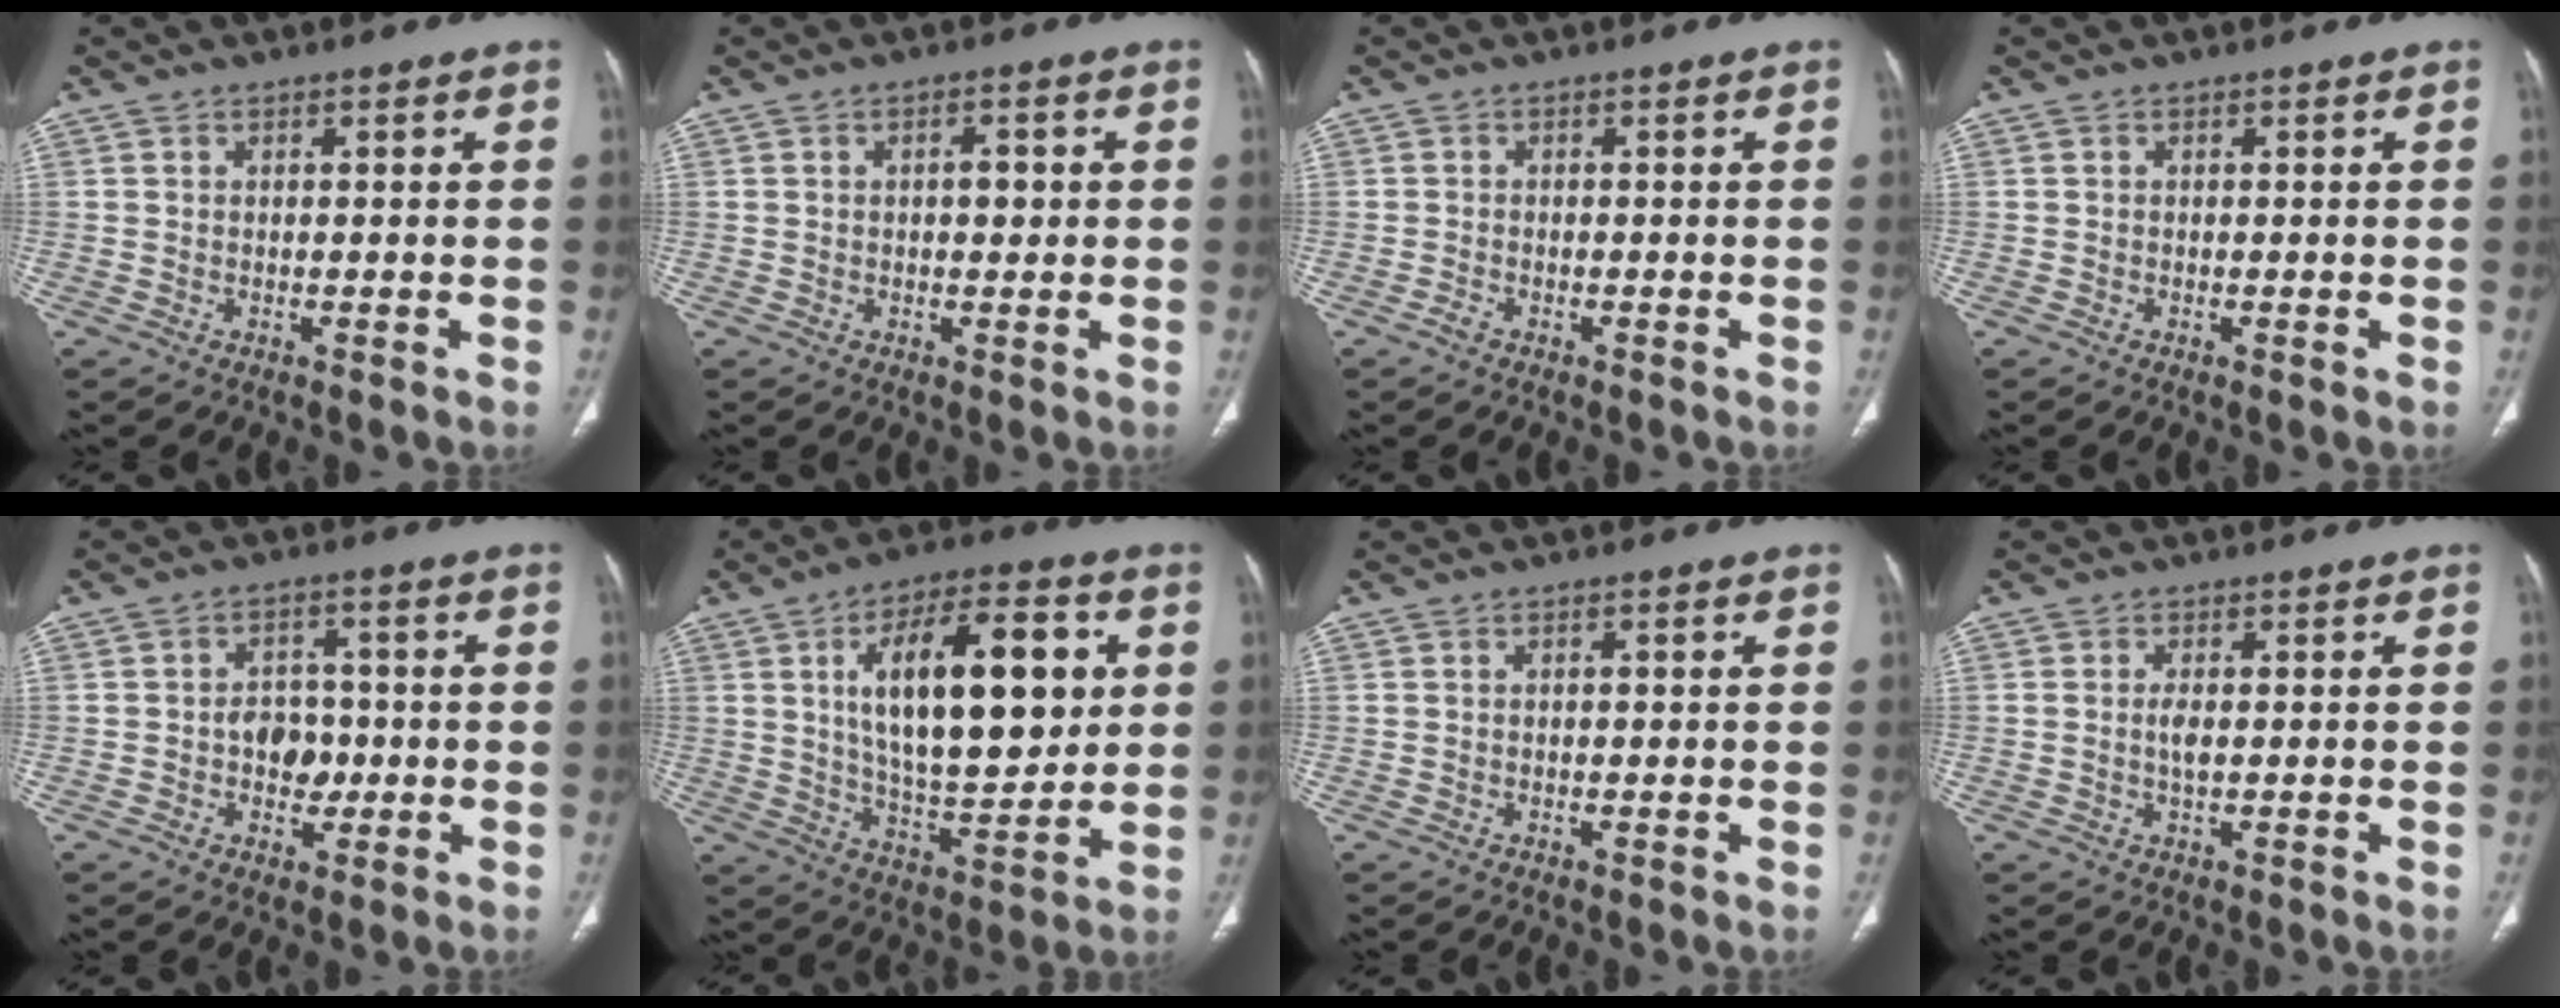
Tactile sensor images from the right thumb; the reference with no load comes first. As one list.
[{"total": 3.0, "force": [0.4, 1.5, 2.6], "torque": [-0.033, 0.003, 0.005]}, {"total": 0.9, "force": [-0.7, 0.4, 0.4], "torque": [-0.015, 0.002, -0.015]}, {"total": 0.0}, {"total": 5.9, "force": [-0.9, 4.6, 3.6], "torque": [-0.020, 0.011, -0.015]}, {"total": 22.5, "force": [5.3, 9.8, 19.5], "torque": [-0.279, -0.013, 0.086]}, {"total": 0.9, "force": [0.2, 0.4, 0.8], "torque": [-0.017, 0.004, 0.004]}, {"total": 2.1, "force": [0.1, 0.8, 1.9], "torque": [-0.041, -0.002, 0.004]}]